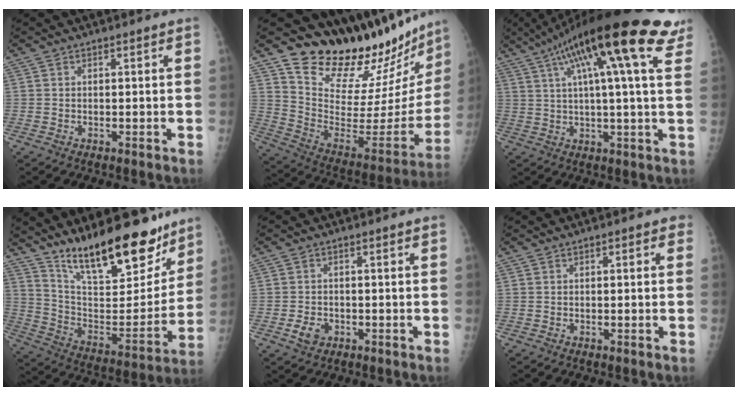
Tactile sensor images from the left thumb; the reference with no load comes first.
{"total": 26.7, "force": [24.7, 5.4, 8.4], "torque": [-0.091, -0.211, 0.358]}
{"total": 22.8, "force": [12.7, 3.5, 18.6], "torque": [-0.290, 0.009, 0.176]}
{"total": 24.0, "force": [17.7, 8.0, 14.1], "torque": [-0.173, -0.091, 0.295]}
{"total": 3.1, "force": [-1.0, 2.4, 1.6], "torque": [-0.025, 0.001, -0.014]}
{"total": 1.3, "force": [0.5, 0.7, 1.0], "torque": [-0.004, 0.003, 0.002]}